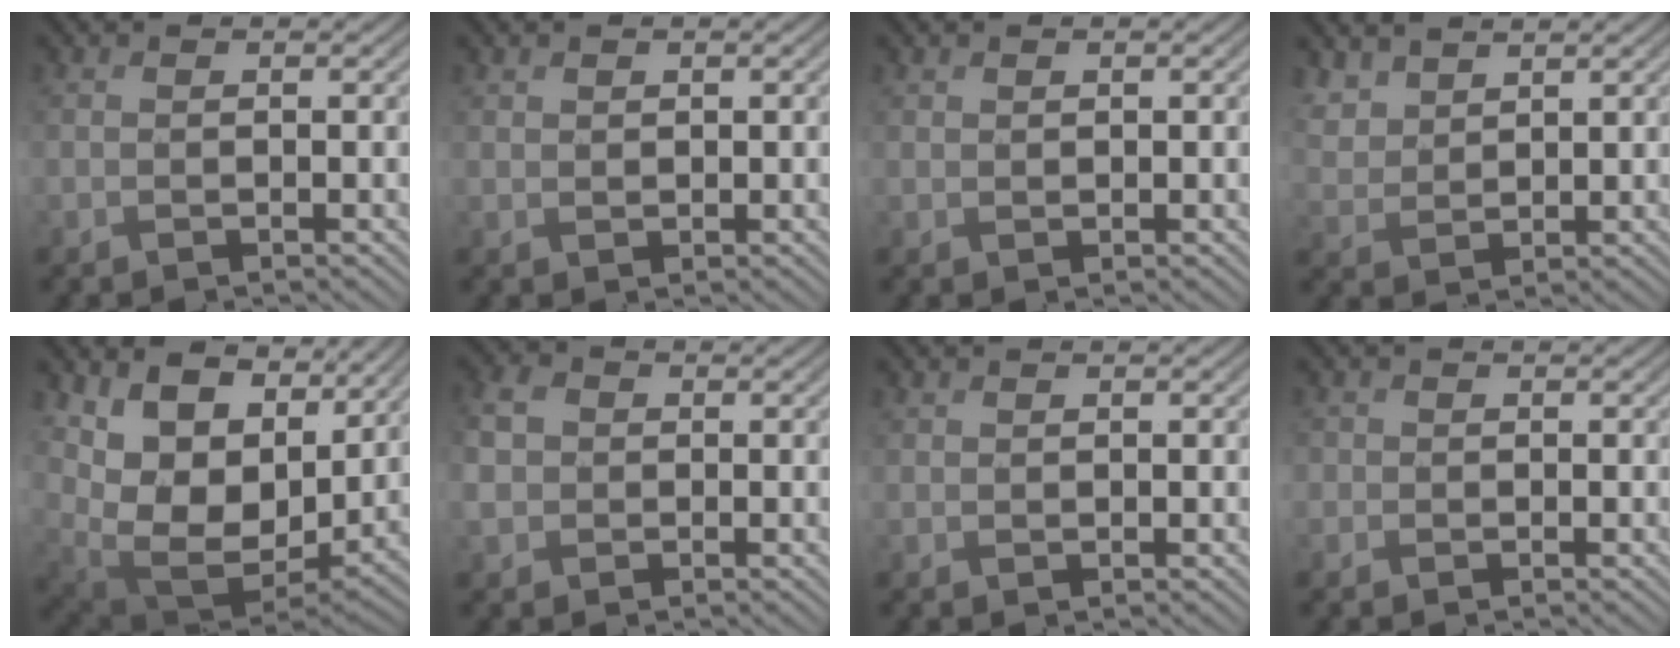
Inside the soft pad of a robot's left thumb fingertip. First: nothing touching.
{"total": 1.3, "force": [1.1, 0.8, 0.1], "torque": [-0.001, -0.001, 0.021]}
{"total": 1.0, "force": [0.9, 0.5, 0.0], "torque": [0.002, 0.000, 0.017]}
{"total": 4.2, "force": [3.7, 1.6, 1.3], "torque": [-0.042, 0.005, 0.085]}
{"total": 13.4, "force": [6.4, 8.5, 8.2], "torque": [-0.209, -0.002, 0.124]}
{"total": 3.9, "force": [0.0, 3.5, 1.8], "torque": [-0.068, 0.004, -0.007]}
{"total": 0.8, "force": [0.7, 0.3, -0.1], "torque": [0.004, -0.001, 0.012]}
{"total": 1.1, "force": [0.2, 1.1, 0.0], "torque": [0.005, 0.002, -0.004]}